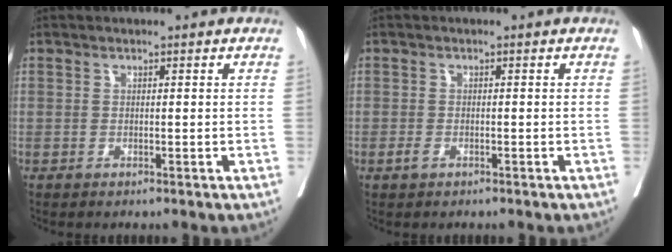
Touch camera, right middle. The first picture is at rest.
{"total": 1.1, "force": [-0.7, 0.5, 0.7], "torque": [-0.016, 0.000, -0.011]}